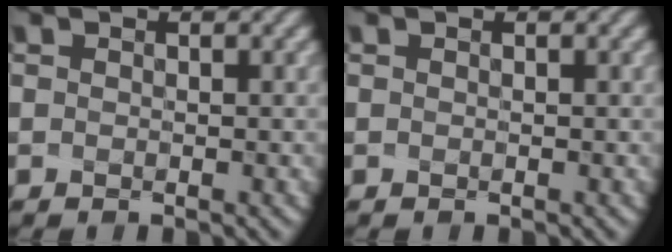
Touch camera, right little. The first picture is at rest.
{"total": 0.0}